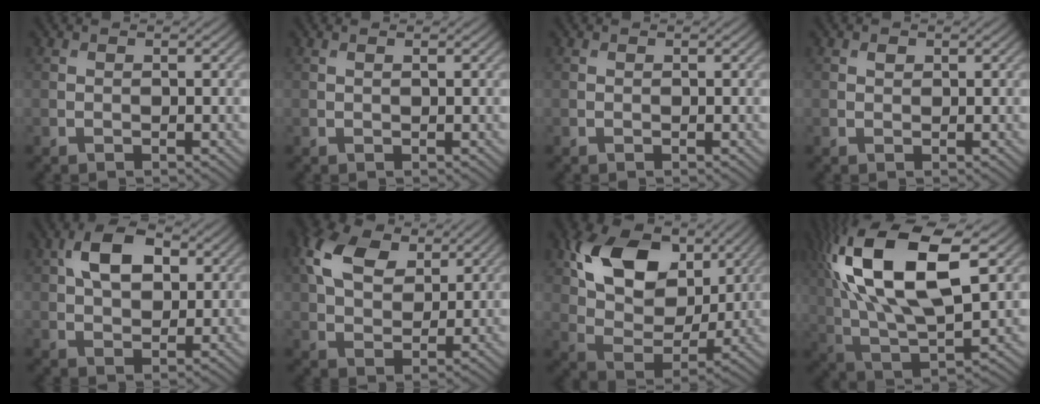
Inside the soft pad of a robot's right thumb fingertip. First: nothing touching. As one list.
[{"total": 0.6, "force": [0.3, 0.0, 0.5], "torque": [-0.011, 0.004, 0.004]}, {"total": 0.0}, {"total": 0.7, "force": [0.4, 0.4, 0.3], "torque": [-0.005, -0.002, 0.008]}, {"total": 7.5, "force": [2.3, 4.4, 5.6], "torque": [-0.109, 0.012, 0.034]}, {"total": 9.7, "force": [4.3, 5.9, 6.5], "torque": [-0.160, 0.018, 0.078]}, {"total": 13.5, "force": [5.8, 8.5, 8.7], "torque": [-0.179, 0.006, 0.105]}, {"total": 19.5, "force": [6.5, 8.7, 16.3], "torque": [-0.347, 0.037, 0.108]}]